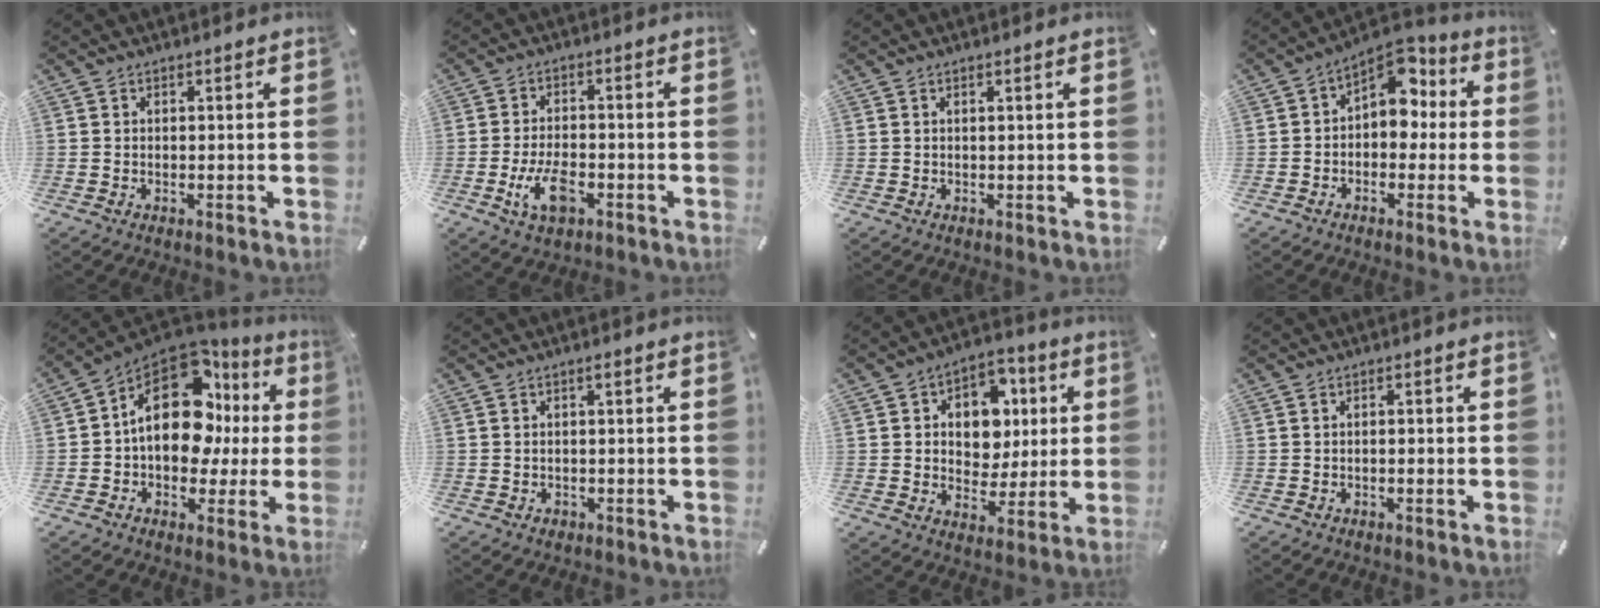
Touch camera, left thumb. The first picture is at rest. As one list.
[{"total": 8.5, "force": [-3.2, 4.5, 6.5], "torque": [-0.146, 0.003, -0.059]}, {"total": 0.8, "force": [0.2, -0.1, 0.7], "torque": [-0.011, -0.001, 0.003]}, {"total": 9.0, "force": [3.0, 6.4, 5.6], "torque": [-0.075, -0.024, 0.050]}, {"total": 19.2, "force": [4.7, 12.2, 14.1], "torque": [-0.234, -0.023, 0.079]}, {"total": 1.2, "force": [0.1, 0.7, 1.0], "torque": [-0.022, 0.005, 0.000]}, {"total": 10.5, "force": [1.5, 9.3, 4.6], "torque": [-0.063, -0.006, 0.029]}, {"total": 1.1, "force": [-0.4, 0.2, 1.0], "torque": [-0.018, 0.001, -0.007]}]